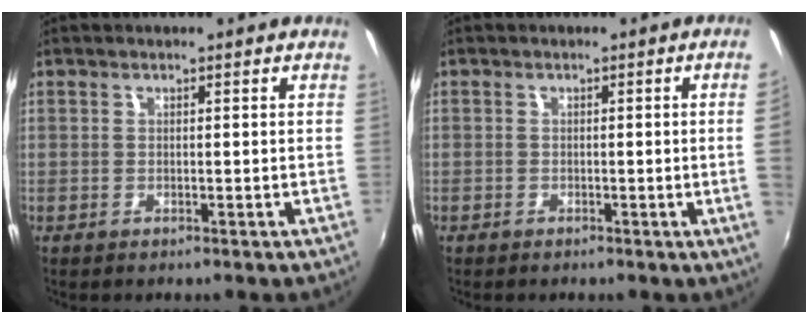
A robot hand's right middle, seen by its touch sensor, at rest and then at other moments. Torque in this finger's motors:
{"motor_torque": [0.97, -1.04, -1.02, -0.21]}